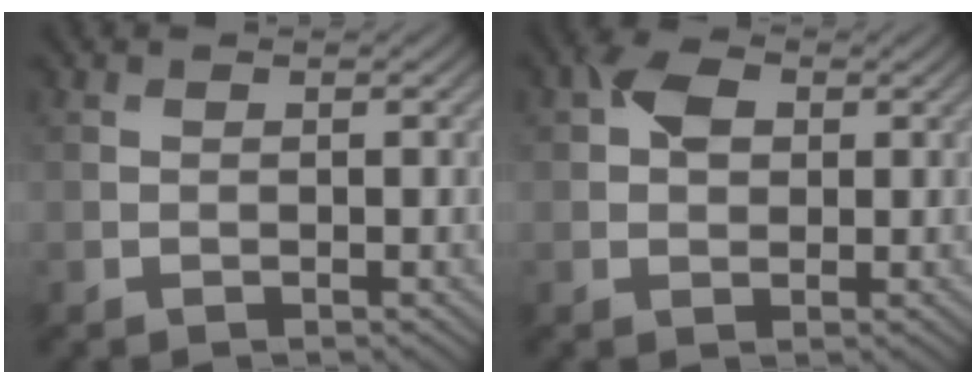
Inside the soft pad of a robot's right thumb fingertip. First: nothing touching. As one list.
[{"total": 3.7, "force": [1.0, 2.7, 2.3], "torque": [-0.046, 0.008, 0.009]}]